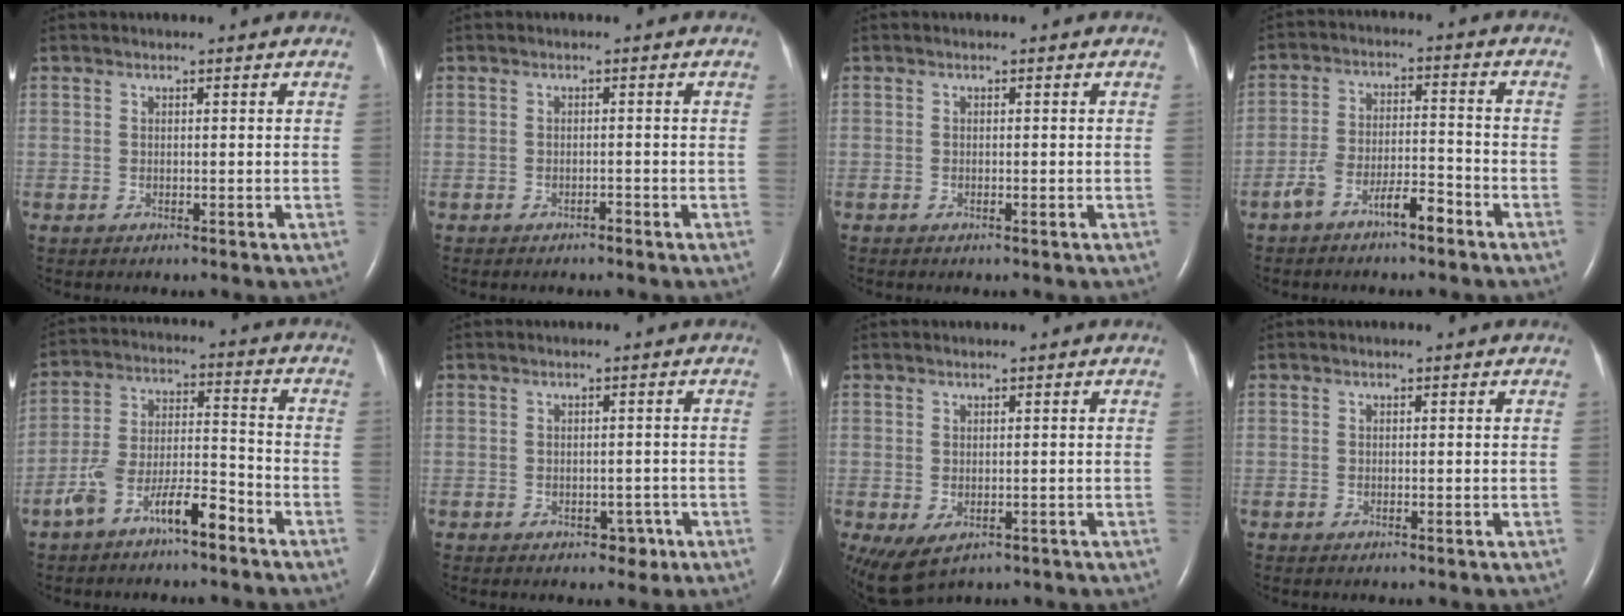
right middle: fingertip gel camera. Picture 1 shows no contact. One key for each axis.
{"total": 0.7, "fx": -0.6, "fy": 0.2, "fz": 0.3, "tx": -0.006, "ty": 0.000, "tz": -0.011}
{"total": 0.0}
{"total": 6.3, "fx": -4.4, "fy": 1.5, "fz": 4.3, "tx": -0.086, "ty": 0.018, "tz": -0.076}
{"total": 9.2, "fx": -6.2, "fy": 2.2, "fz": 6.4, "tx": -0.126, "ty": 0.017, "tz": -0.112}
{"total": 2.4, "fx": -1.2, "fy": 1.7, "fz": 1.2, "tx": -0.007, "ty": 0.004, "tz": -0.009}
{"total": 5.4, "fx": -2.4, "fy": 3.3, "fz": 3.5, "tx": -0.063, "ty": -0.012, "tz": -0.028}
{"total": 0.0}